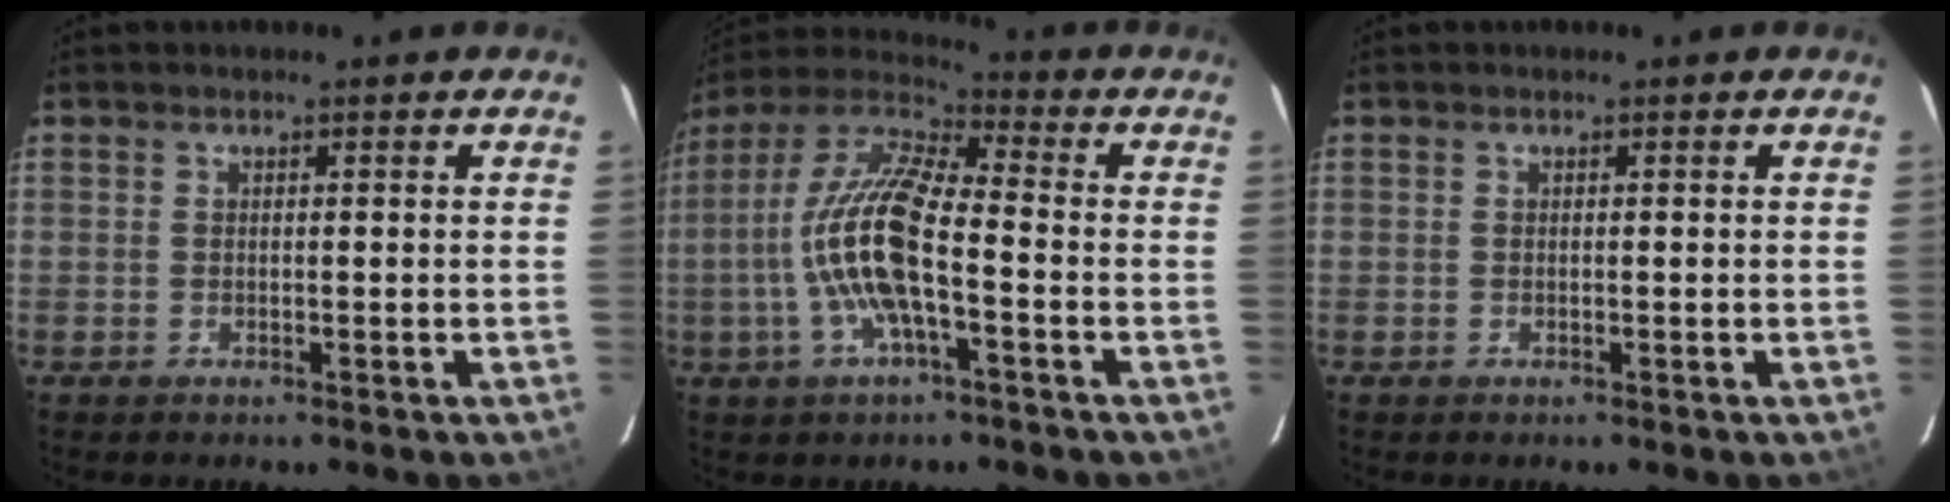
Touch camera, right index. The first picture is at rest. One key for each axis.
{"total": 15.6, "fx": -3.4, "fy": 4.2, "fz": 14.6, "tx": -0.288, "ty": 0.001, "tz": -0.073}
{"total": 0.0}